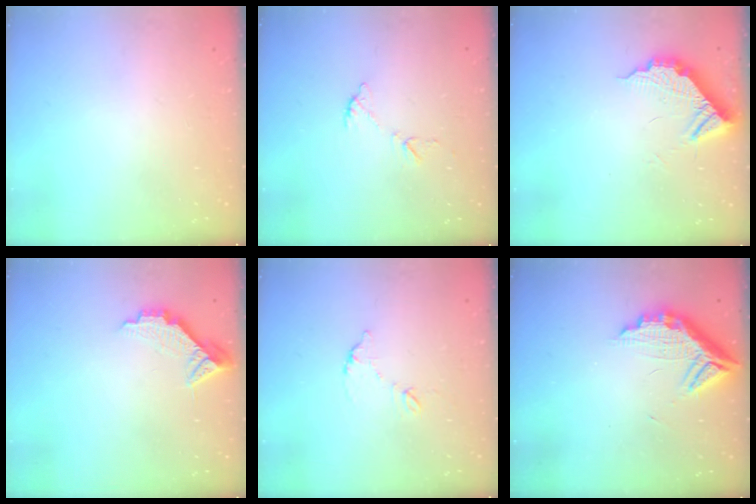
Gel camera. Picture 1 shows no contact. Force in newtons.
{"total": 5.6, "press": 5.6, "slide": 0.5}
{"total": 9.5, "press": 9.5, "slide": 0.5}
{"total": 8.7, "press": 8.7, "slide": 0.4}
{"total": 6.3, "press": 6.3, "slide": 0.4}
{"total": 12.6, "press": 12.6, "slide": 1.0}